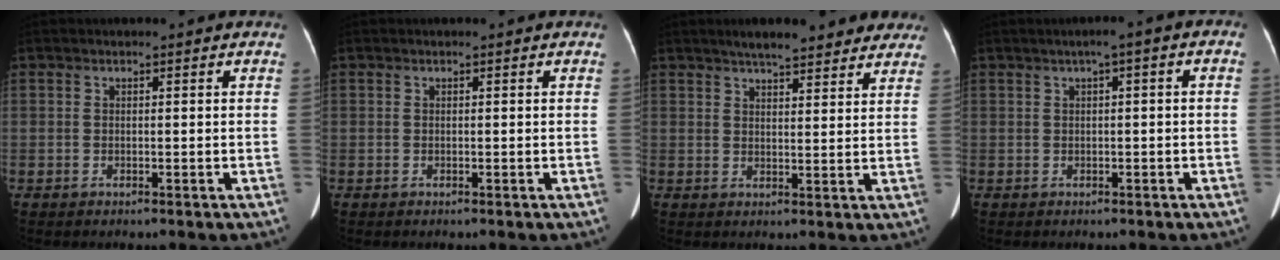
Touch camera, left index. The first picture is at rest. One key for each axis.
{"total": 0.0}
{"total": 12.0, "fx": 10.0, "fy": 2.8, "fz": 5.9, "tx": -0.062, "ty": 0.022, "tz": 0.120}
{"total": 2.7, "fx": 0.5, "fy": 0.4, "fz": 2.6, "tx": -0.036, "ty": 0.014, "tz": 0.004}